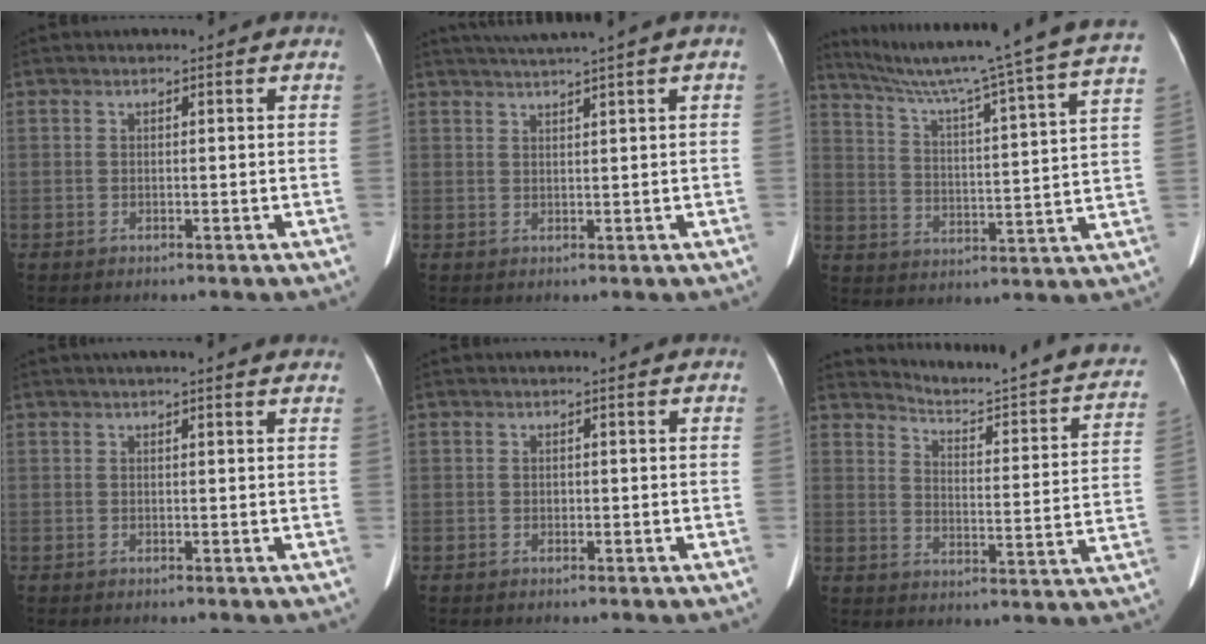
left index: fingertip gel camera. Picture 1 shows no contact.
{"total": 5.0, "force": [3.6, -0.9, 3.4], "torque": [-0.061, 0.019, 0.060]}
{"total": 26.5, "force": [22.2, -1.6, 14.3], "torque": [-0.234, -0.041, 0.300]}
{"total": 8.5, "force": [7.4, 0.9, 4.1], "torque": [-0.056, 0.026, 0.078]}
{"total": 0.0}
{"total": 18.7, "force": [17.3, 1.8, 6.9], "torque": [-0.090, -0.067, 0.207]}